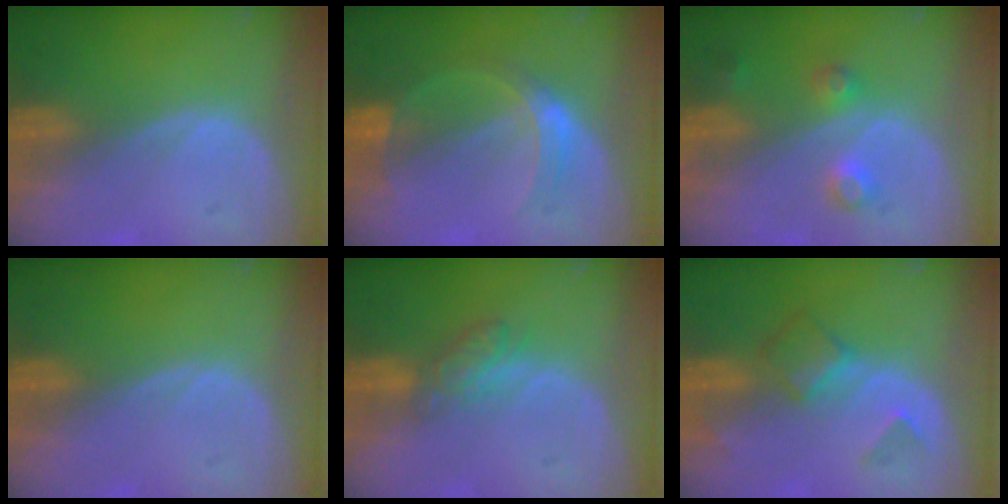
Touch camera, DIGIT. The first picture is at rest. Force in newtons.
{"total": 5.0, "press": 4.8, "slide": 1.3}
{"total": 3.7, "press": 3.4, "slide": 1.3}
{"total": 0.0}
{"total": 4.2, "press": 4.1, "slide": 0.7}
{"total": 4.8, "press": 4.6, "slide": 1.4}